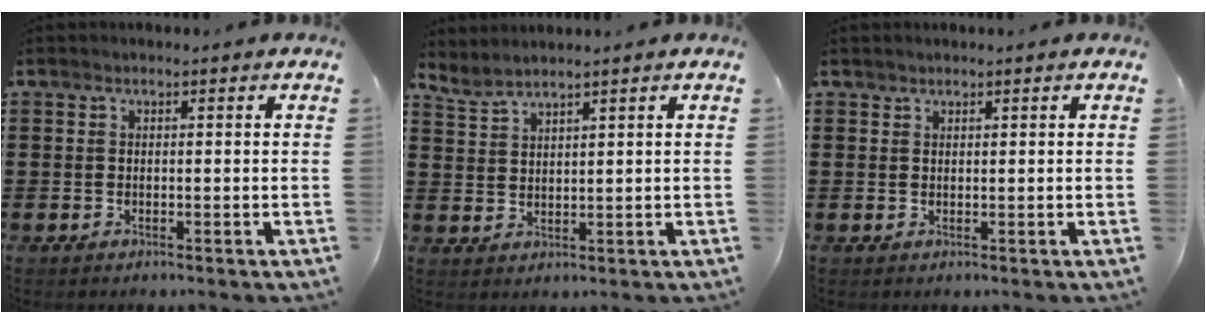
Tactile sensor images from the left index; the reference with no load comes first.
{"total": 2.4, "force": [2.3, 0.0, 0.5], "torque": [-0.017, -0.005, 0.045]}
{"total": 0.8, "force": [0.7, 0.2, 0.1], "torque": [-0.003, 0.000, 0.015]}